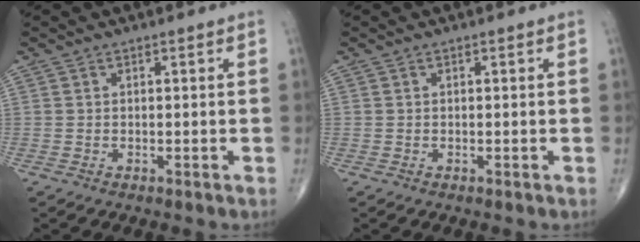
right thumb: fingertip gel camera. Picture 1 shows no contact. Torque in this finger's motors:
{"motor_torque": [-0.07, -0.08, 0.02, 0.06, 0.00]}